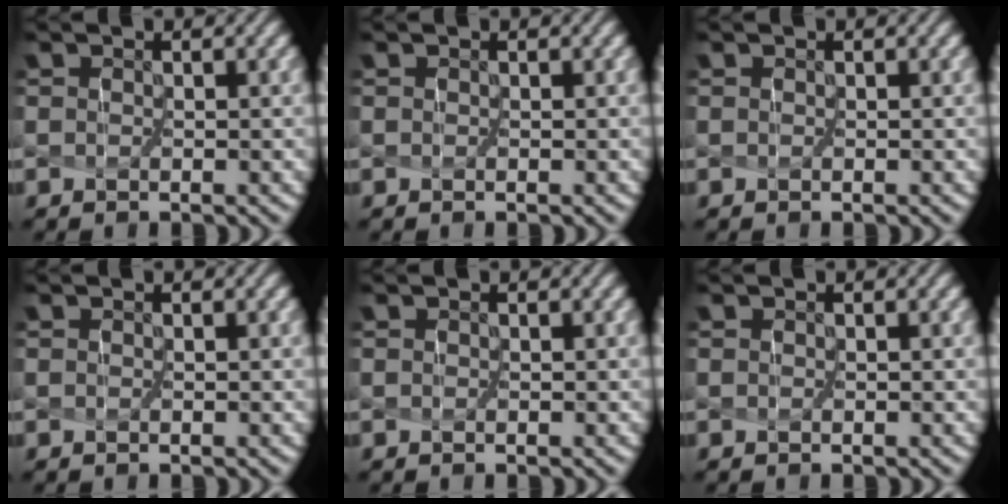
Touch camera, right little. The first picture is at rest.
{"total": 0.0}
{"total": 0.0}
{"total": 0.0}
{"total": 0.0}
{"total": 0.0}